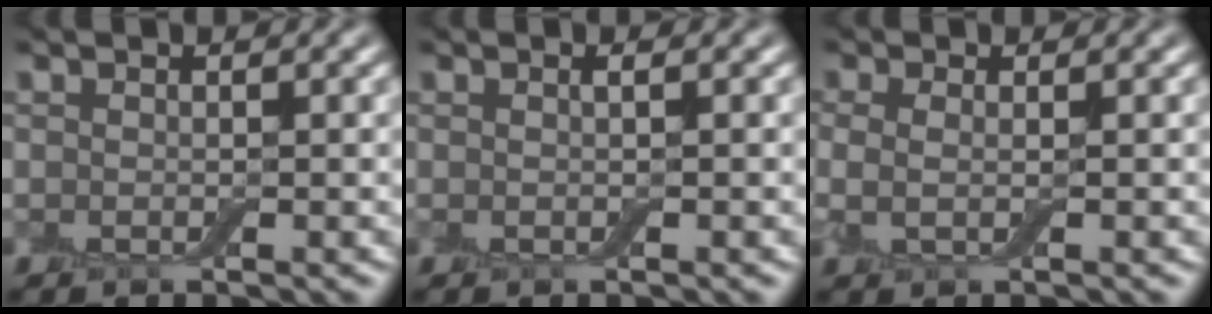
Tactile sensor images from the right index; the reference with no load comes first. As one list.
[{"total": 0.7, "force": [0.1, 0.1, 0.7], "torque": [-0.015, 0.002, 0.000]}, {"total": 1.6, "force": [0.1, 0.7, 1.5], "torque": [-0.035, -0.001, -0.002]}]